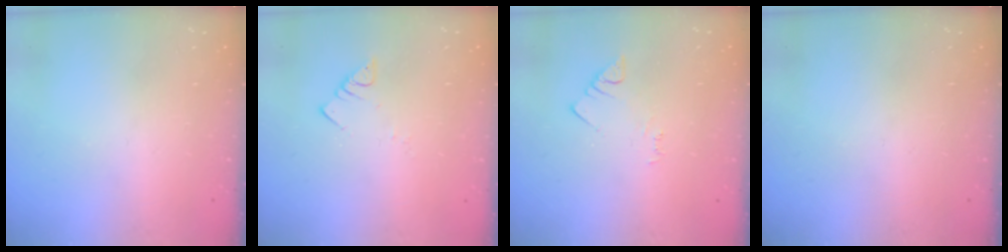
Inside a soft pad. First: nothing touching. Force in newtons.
{"total": 3.4, "press": 3.4, "slide": 0.3}
{"total": 2.5, "press": 2.5, "slide": 0.4}
{"total": 0.0}